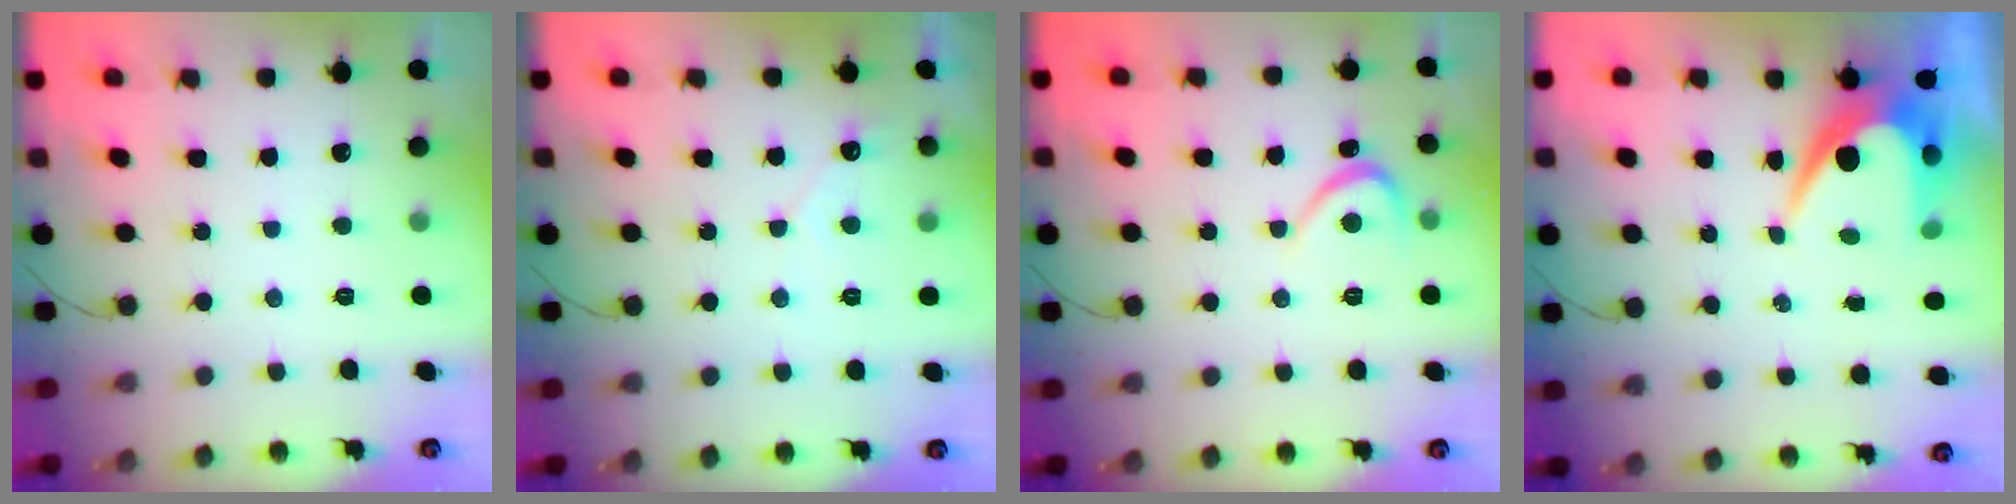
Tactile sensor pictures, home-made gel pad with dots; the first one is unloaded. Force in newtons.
{"total": 2.7, "press": 2.7, "slide": 0.1}
{"total": 3.2, "press": 3.2, "slide": 0.2}
{"total": 7.5, "press": 7.5, "slide": 0.4}